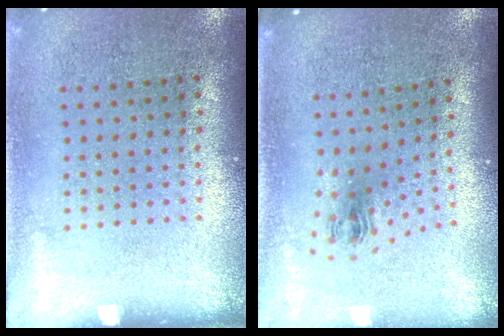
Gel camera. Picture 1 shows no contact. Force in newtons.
{"total": 1.0, "press": 0.4, "slide": 0.9}